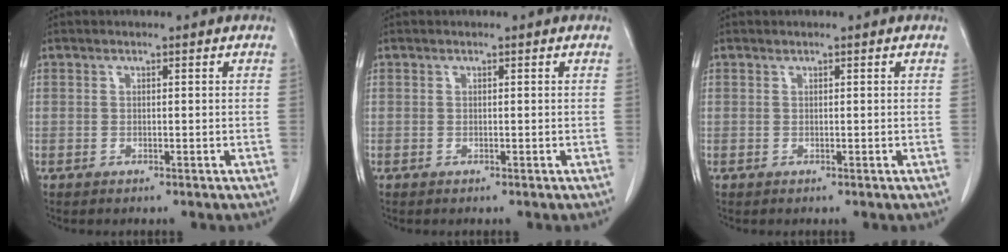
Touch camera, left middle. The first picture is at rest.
{"total": 0.0}
{"total": 0.0}